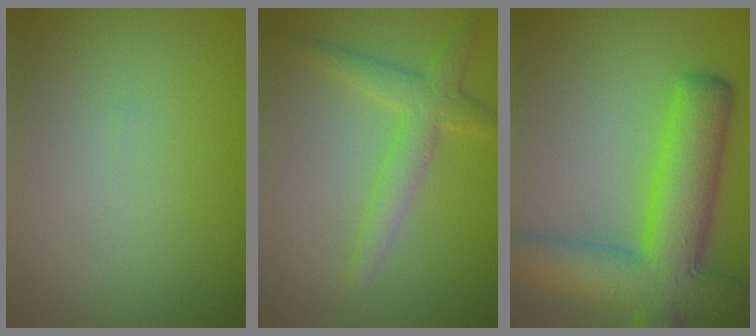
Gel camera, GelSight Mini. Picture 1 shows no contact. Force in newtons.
{"total": 3.4, "press": 3.4, "slide": 0.2}
{"total": 10.7, "press": 10.7, "slide": 0.6}